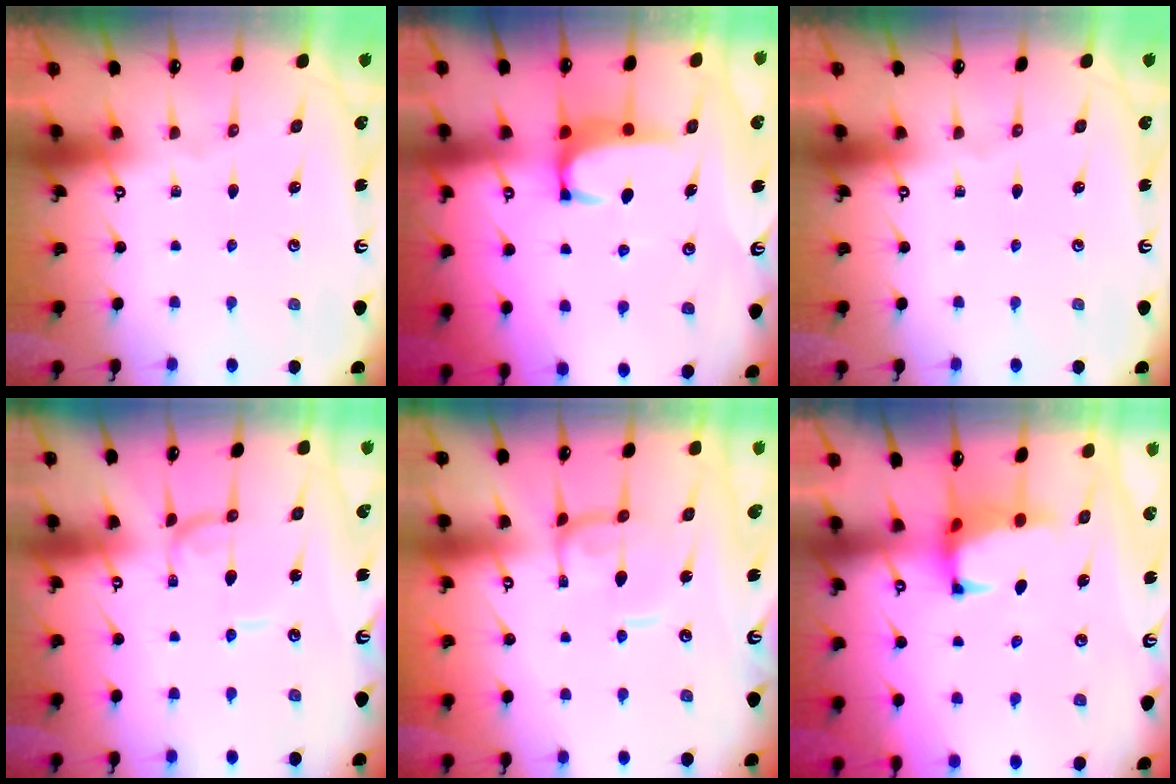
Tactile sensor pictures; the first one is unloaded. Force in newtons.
{"total": 2.5, "press": 2.4, "slide": 0.7}
{"total": 0.0}
{"total": 0.9, "press": 0.9, "slide": 0.1}
{"total": 1.7, "press": 1.7, "slide": 0.4}
{"total": 0.7, "press": 0.0, "slide": 0.7}